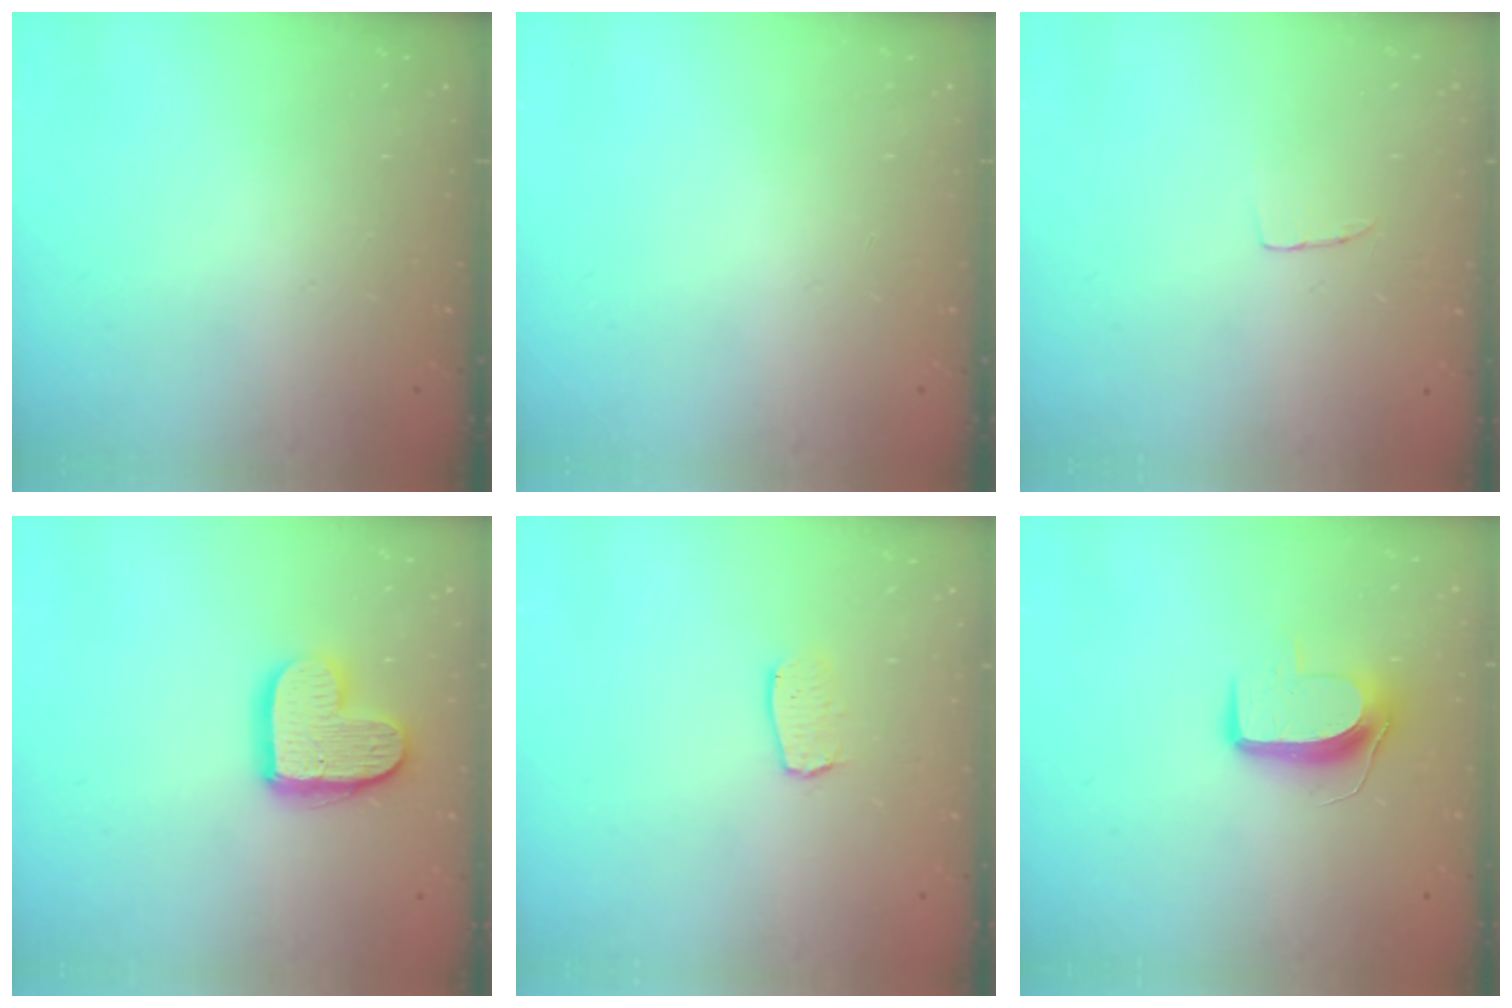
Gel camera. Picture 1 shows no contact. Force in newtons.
{"total": 0.0}
{"total": 3.1, "press": 3.1, "slide": 0.1}
{"total": 13.0, "press": 13.0, "slide": 0.8}
{"total": 5.8, "press": 5.8, "slide": 0.4}
{"total": 9.1, "press": 9.1, "slide": 0.1}